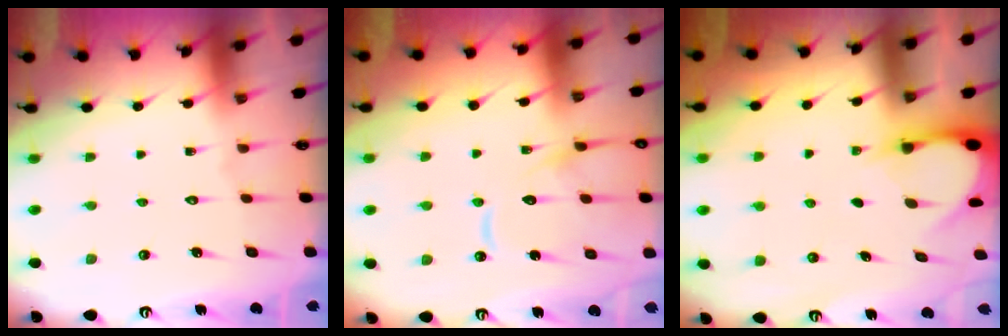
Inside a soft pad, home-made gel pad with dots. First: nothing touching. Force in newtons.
{"total": 12.7, "press": 12.7, "slide": 1.1}
{"total": 3.0, "press": 3.0, "slide": 0.3}